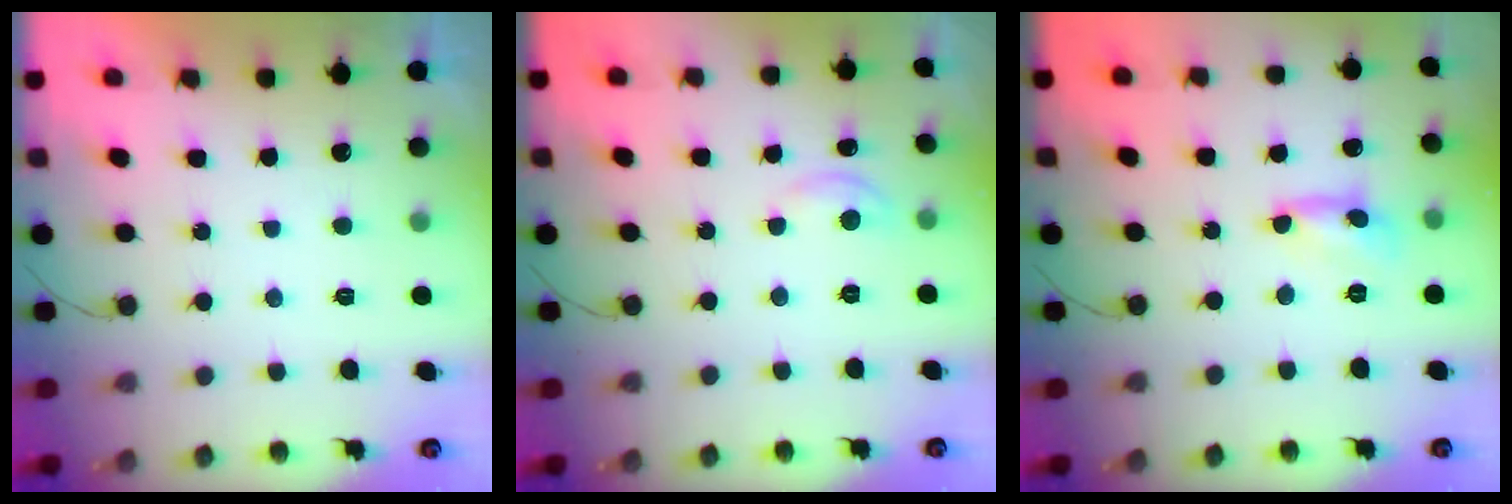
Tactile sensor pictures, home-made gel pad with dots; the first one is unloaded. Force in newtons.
{"total": 2.8, "press": 2.8, "slide": 0.3}
{"total": 1.8, "press": 1.8, "slide": 0.2}